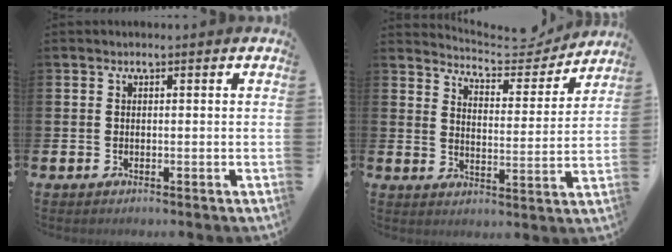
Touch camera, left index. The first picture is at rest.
{"total": 5.6, "force": [5.4, 1.3, 1.0], "torque": [-0.033, -0.042, 0.088]}